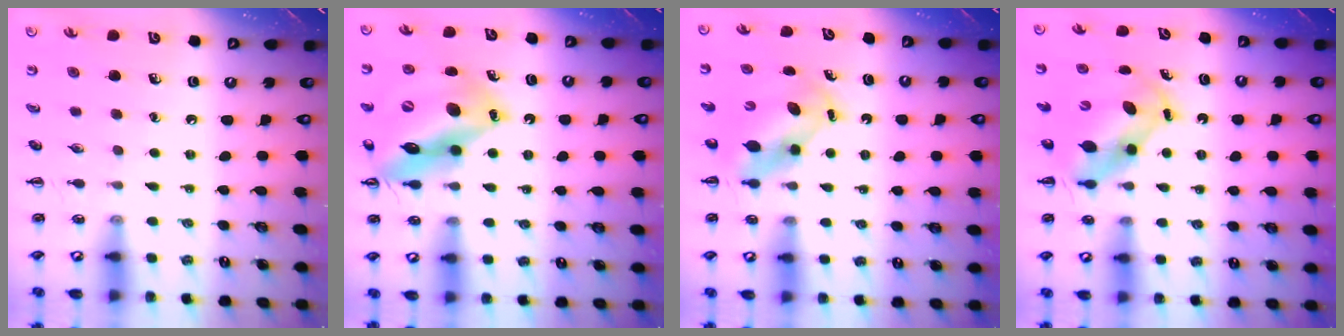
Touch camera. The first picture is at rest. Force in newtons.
{"total": 18.4, "press": 18.0, "slide": 3.4}
{"total": 5.5, "press": 5.4, "slide": 1.0}
{"total": 6.6, "press": 6.5, "slide": 1.3}